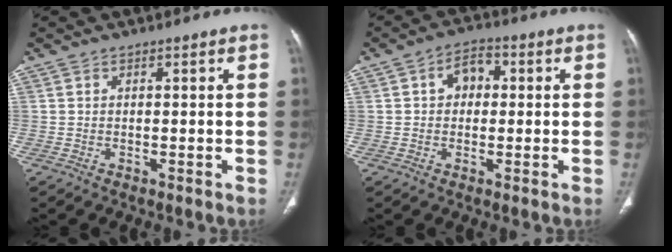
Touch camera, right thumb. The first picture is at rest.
{"total": 5.2, "force": [0.7, 3.8, 3.4], "torque": [-0.035, 0.013, 0.002]}